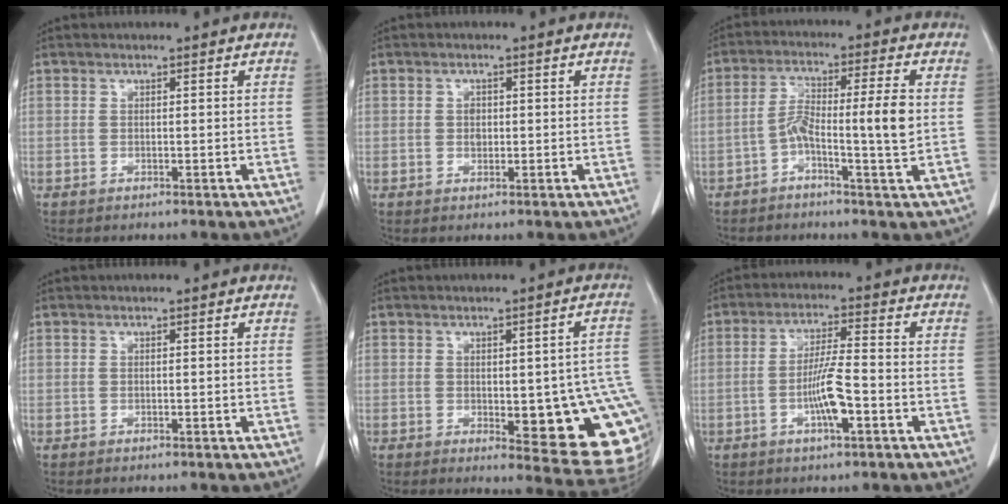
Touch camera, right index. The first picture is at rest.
{"total": 1.4, "force": [-0.1, 1.0, 0.9], "torque": [-0.015, 0.002, 0.000]}
{"total": 7.7, "force": [-1.4, 0.4, 7.5], "torque": [-0.139, 0.023, -0.026]}
{"total": 0.0}
{"total": 16.7, "force": [-2.9, 4.6, 15.8], "torque": [-0.119, 0.010, -0.013]}
{"total": 6.8, "force": [-2.2, 0.6, 6.4], "torque": [-0.126, 0.001, -0.042]}